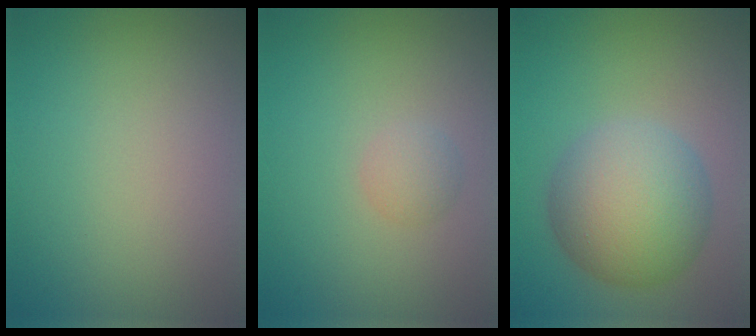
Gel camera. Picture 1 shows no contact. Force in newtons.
{"total": 1.4, "press": 1.4, "slide": 0.1}
{"total": 8.2, "press": 8.2, "slide": 0.4}